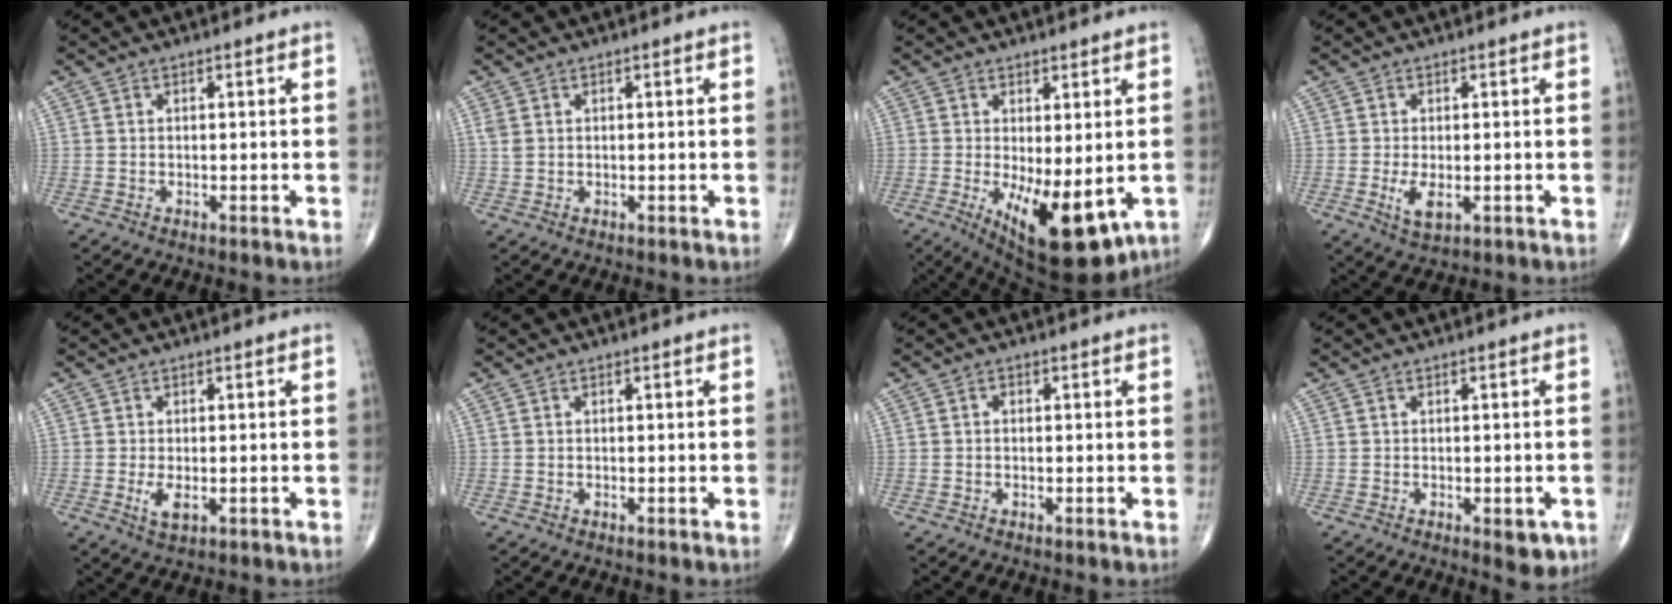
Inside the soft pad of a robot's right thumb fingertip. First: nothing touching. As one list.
[{"total": 1.6, "force": [0.5, 1.1, 0.9], "torque": [-0.025, 0.004, 0.016]}, {"total": 13.7, "force": [-3.4, 5.5, 12.1], "torque": [-0.175, -0.026, -0.032]}, {"total": 3.8, "force": [-0.9, 1.8, 3.2], "torque": [-0.060, -0.009, -0.012]}, {"total": 3.1, "force": [-0.8, 1.5, 2.6], "torque": [-0.051, -0.007, -0.012]}, {"total": 0.0}, {"total": 0.6, "force": [0.0, 0.5, 0.4], "torque": [-0.002, 0.003, -0.001]}, {"total": 3.8, "force": [-1.4, 1.8, 3.1], "torque": [-0.018, -0.001, -0.012]}]